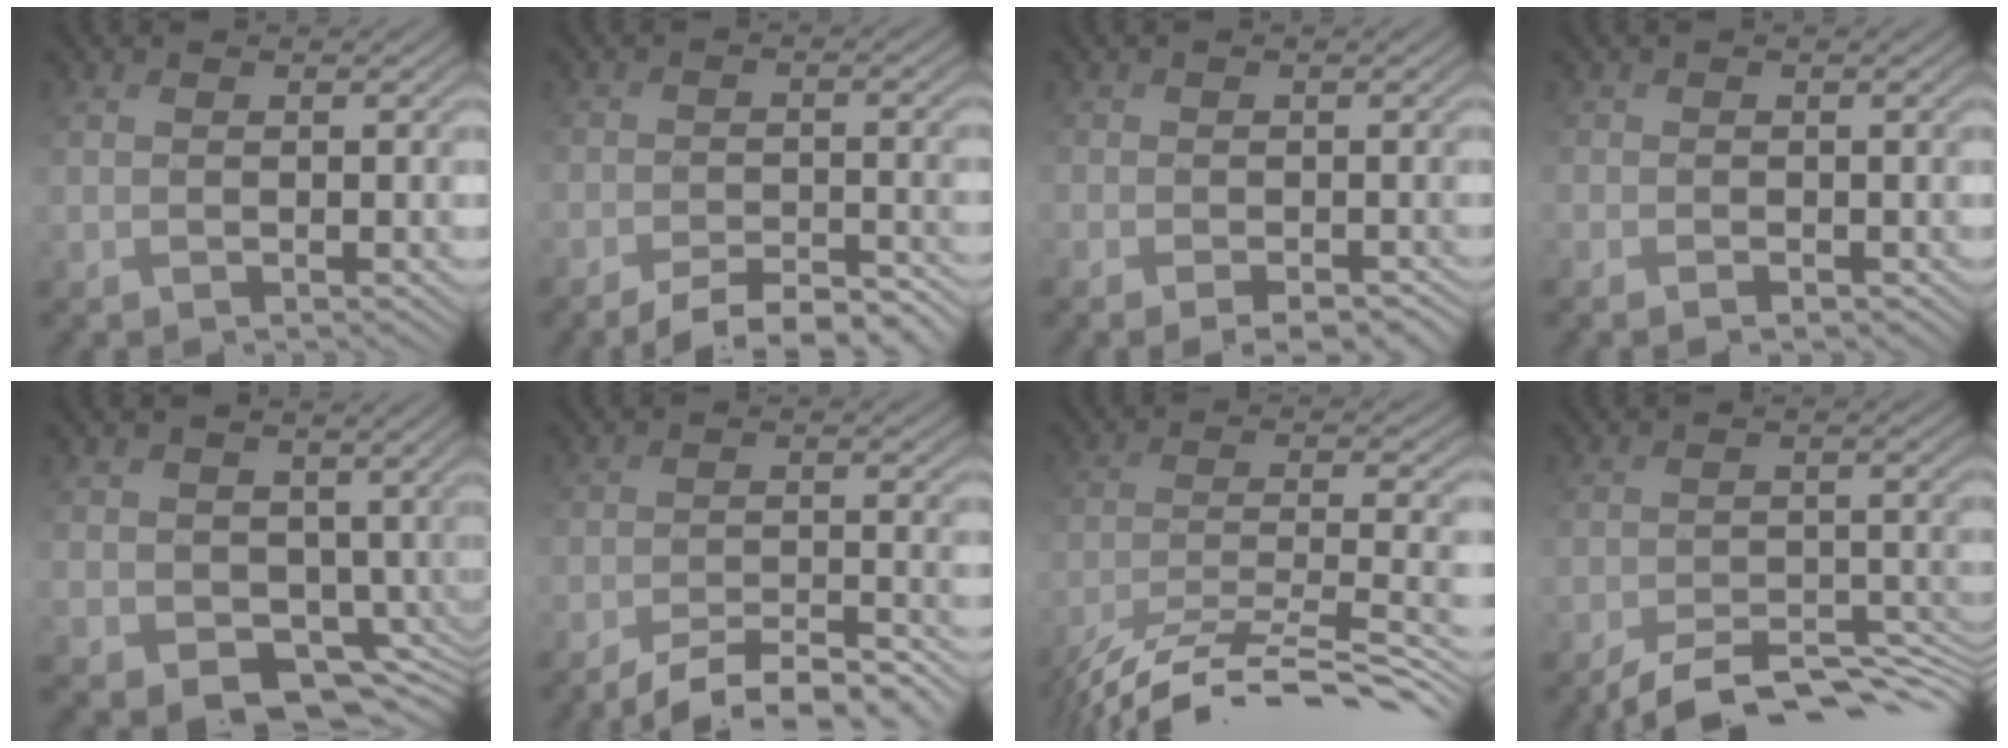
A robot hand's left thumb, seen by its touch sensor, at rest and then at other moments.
{"total": 5.8, "force": [-5.3, 1.1, 2.1], "torque": [-0.025, -0.004, -0.083]}
{"total": 2.9, "force": [-2.0, 1.5, 1.5], "torque": [-0.015, -0.010, -0.030]}
{"total": 0.7, "force": [-0.6, 0.2, -0.3], "torque": [0.009, -0.003, -0.011]}
{"total": 7.2, "force": [-1.2, 6.1, 3.6], "torque": [-0.084, -0.035, -0.020]}
{"total": 6.6, "force": [-6.1, 0.9, 2.3], "torque": [-0.029, -0.001, -0.101]}
{"total": 14.9, "force": [-12.7, 1.8, 7.4], "torque": [-0.105, -0.001, -0.218]}
{"total": 7.1, "force": [-6.6, 1.5, 2.2], "torque": [-0.028, -0.009, -0.106]}